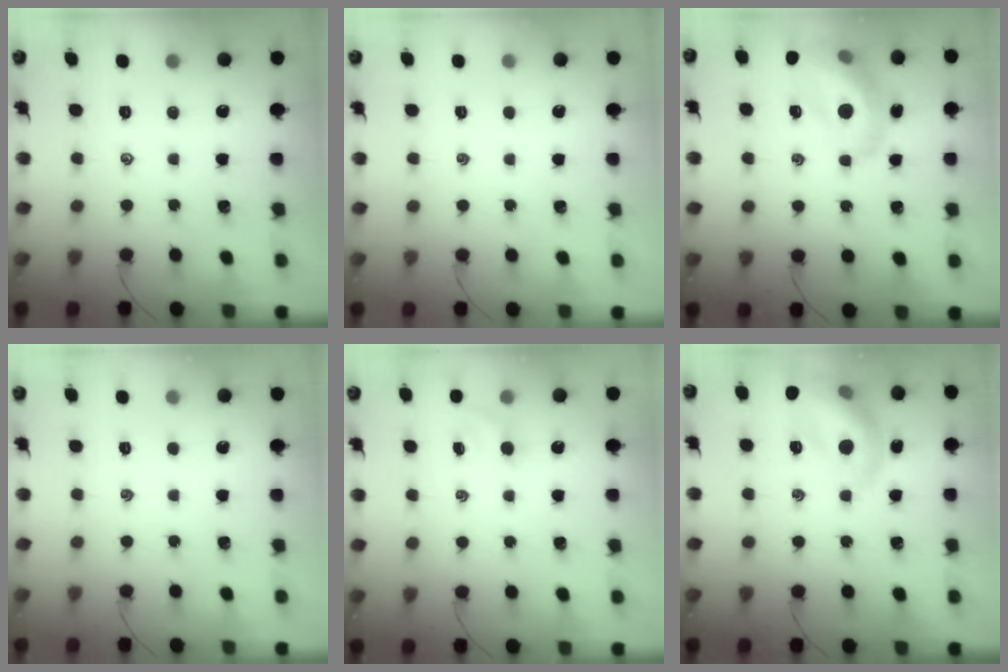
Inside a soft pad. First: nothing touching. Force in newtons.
{"total": 0.0}
{"total": 15.1, "press": 14.8, "slide": 2.9}
{"total": 0.0}
{"total": 2.9, "press": 2.7, "slide": 0.9}
{"total": 14.3, "press": 14.3, "slide": 1.1}